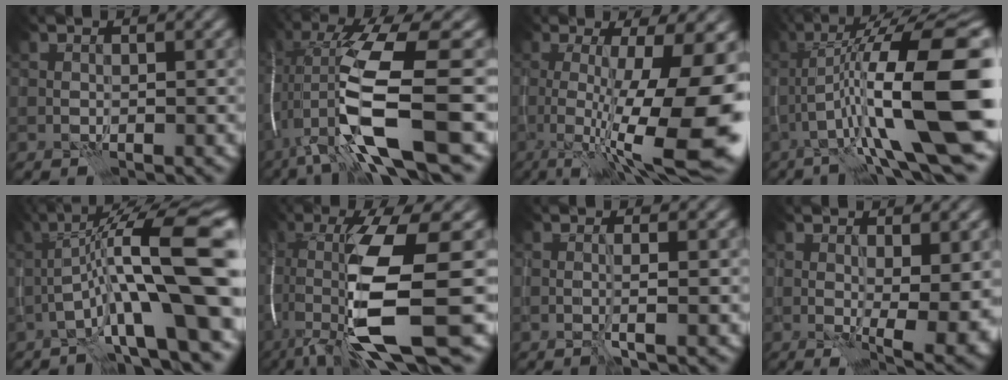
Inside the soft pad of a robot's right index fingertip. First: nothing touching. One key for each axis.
{"total": 13.2, "fx": -3.0, "fy": 3.1, "fz": 12.5, "tx": -0.258, "ty": -0.007, "tz": -0.042}
{"total": 12.8, "fx": -1.6, "fy": 3.0, "fz": 12.3, "tx": -0.182, "ty": -0.017, "tz": -0.019}
{"total": 15.4, "fx": -1.9, "fy": 3.3, "fz": 15.0, "tx": -0.244, "ty": 0.024, "tz": -0.026}
{"total": 15.1, "fx": -1.3, "fy": 3.2, "fz": 14.7, "tx": -0.236, "ty": 0.032, "tz": -0.016}
{"total": 12.4, "fx": -3.7, "fy": 2.3, "fz": 11.6, "tx": -0.225, "ty": -0.013, "tz": -0.061}
{"total": 1.2, "fx": -0.2, "fy": 0.0, "fz": 1.2, "tx": -0.018, "ty": -0.001, "tz": -0.008}
{"total": 6.4, "fx": -0.5, "fy": 2.1, "fz": 6.0, "tx": -0.087, "ty": -0.019, "tz": 0.003}